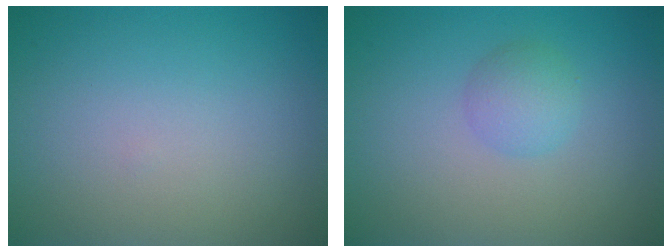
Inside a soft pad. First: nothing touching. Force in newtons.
{"total": 2.0, "press": 2.0, "slide": 0.1}